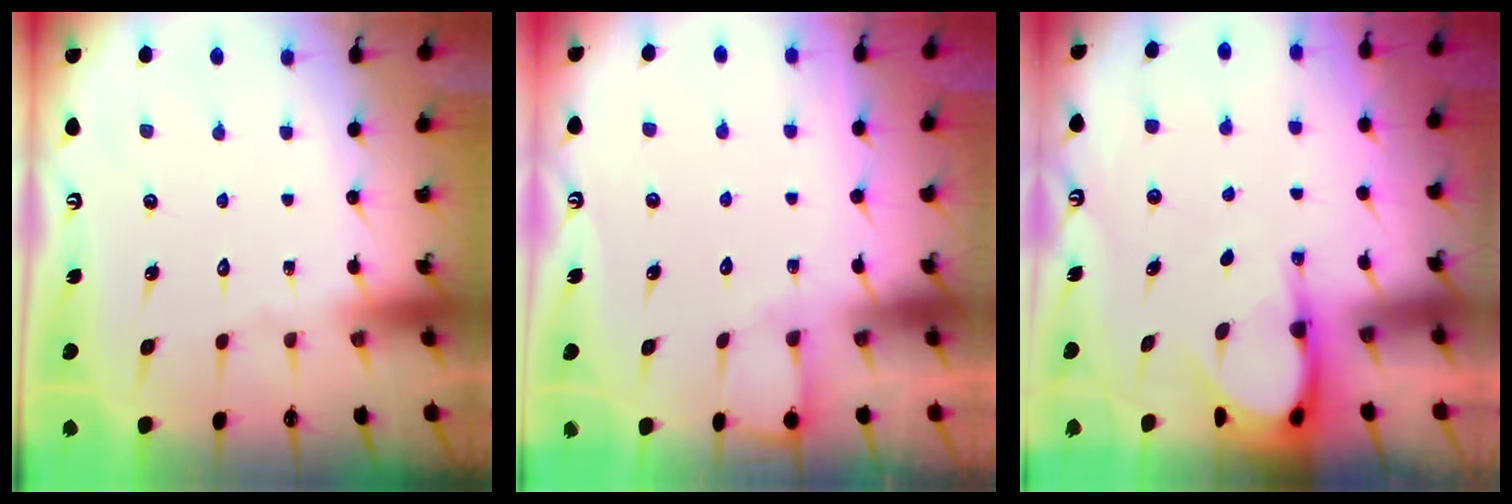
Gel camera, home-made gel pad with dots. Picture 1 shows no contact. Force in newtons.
{"total": 3.8, "press": 3.8, "slide": 0.4}
{"total": 4.8, "press": 4.8, "slide": 0.3}